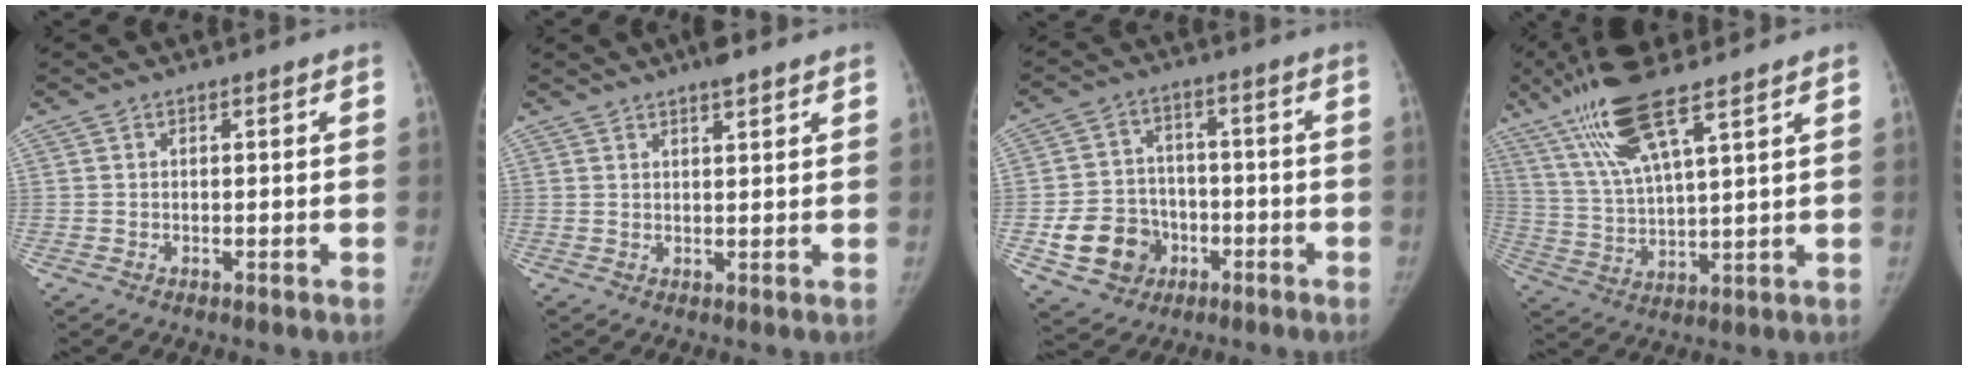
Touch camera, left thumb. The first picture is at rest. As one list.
[{"total": 3.3, "force": [2.5, 0.8, 2.0], "torque": [-0.026, -0.008, 0.039]}, {"total": 11.3, "force": [-3.8, 9.8, 4.2], "torque": [-0.048, 0.026, -0.053]}, {"total": 13.7, "force": [8.9, 2.7, 10.1], "torque": [-0.208, -0.025, 0.180]}]